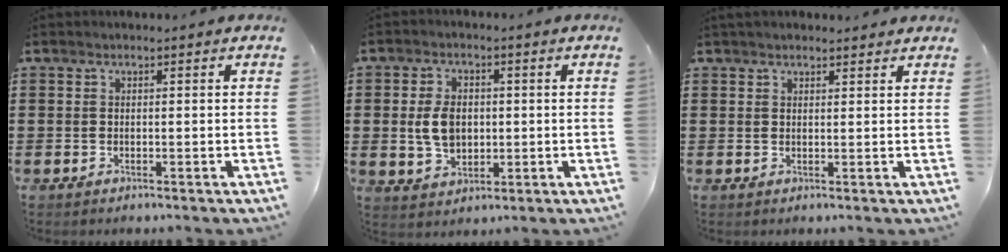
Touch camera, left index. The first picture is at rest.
{"total": 6.0, "force": [0.2, 4.0, 4.4], "torque": [-0.096, 0.004, -0.003]}
{"total": 1.6, "force": [1.6, 0.4, 0.3], "torque": [-0.008, 0.003, 0.031]}